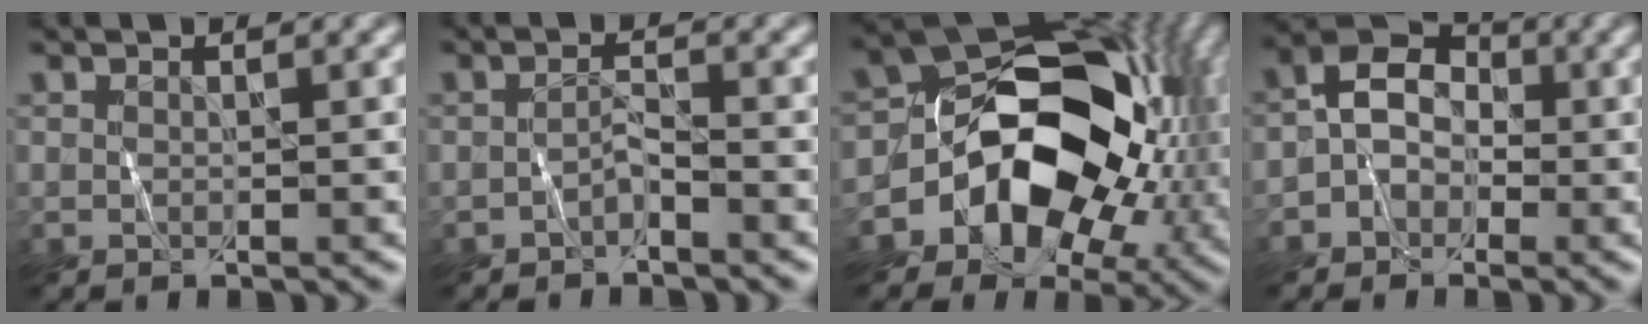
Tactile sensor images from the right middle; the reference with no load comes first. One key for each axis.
{"total": 1.0, "fx": -0.8, "fy": 0.0, "fz": 0.6, "tx": -0.011, "ty": 0.009, "tz": -0.015}
{"total": 13.3, "fx": -2.6, "fy": 9.6, "fz": 8.7, "tx": -0.105, "ty": 0.008, "tz": -0.057}
{"total": 3.3, "fx": -1.1, "fy": 2.7, "fz": 1.6, "tx": -0.014, "ty": 0.017, "tz": -0.029}